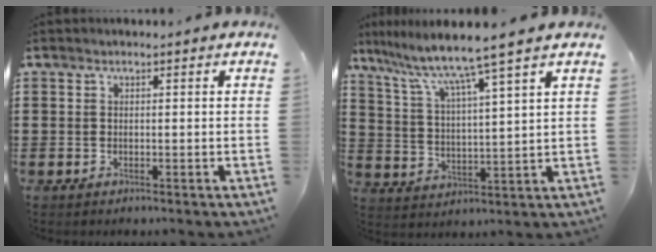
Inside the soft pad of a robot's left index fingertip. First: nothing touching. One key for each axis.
{"total": 7.3, "fx": 5.9, "fy": -0.9, "fz": 4.1, "tx": -0.106, "ty": -0.044, "tz": 0.092}